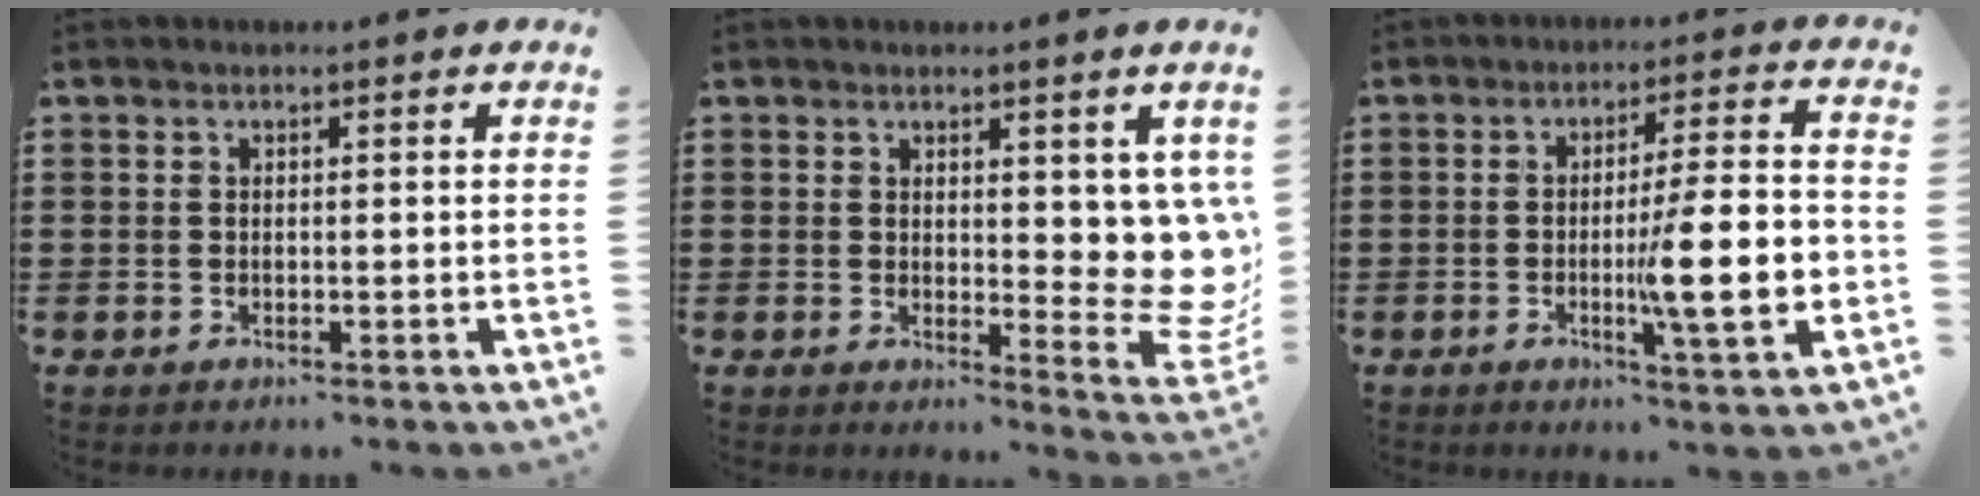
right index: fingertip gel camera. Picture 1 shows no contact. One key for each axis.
{"total": 6.8, "fx": 2.7, "fy": 3.7, "fz": 4.9, "tx": -0.052, "ty": -0.025, "tz": 0.050}
{"total": 12.4, "fx": -2.1, "fy": 2.2, "fz": 12.0, "tx": -0.172, "ty": -0.007, "tz": -0.038}